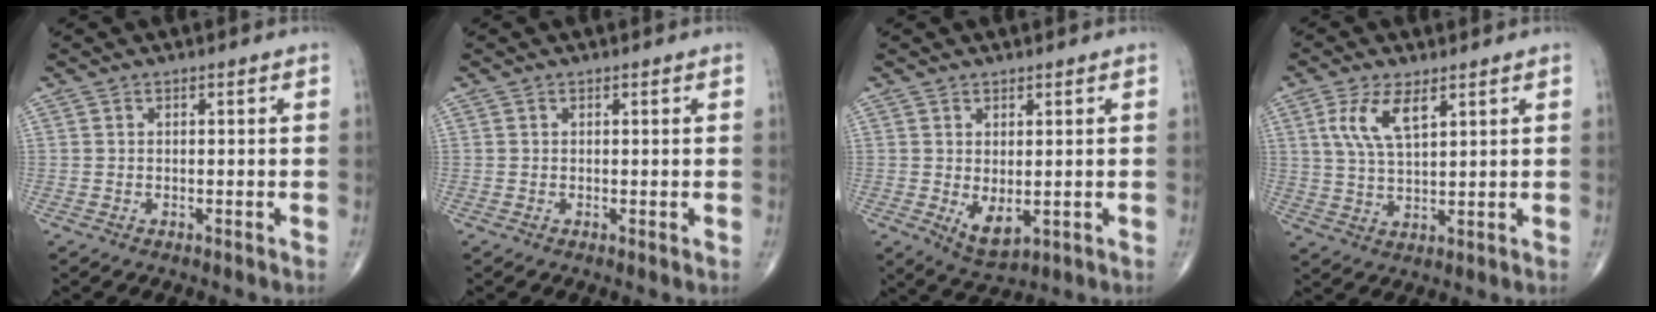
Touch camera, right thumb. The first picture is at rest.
{"total": 0.0}
{"total": 4.8, "force": [-0.3, 2.3, 4.1], "torque": [-0.063, -0.013, 0.009]}
{"total": 7.4, "force": [3.4, 2.9, 5.9], "torque": [-0.117, -0.011, 0.073]}